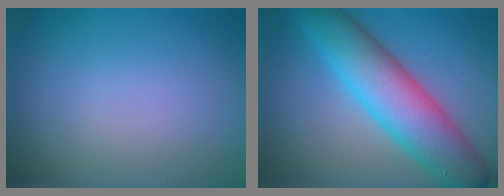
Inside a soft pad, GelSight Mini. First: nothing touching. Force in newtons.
{"total": 8.5, "press": 8.5, "slide": 0.0}